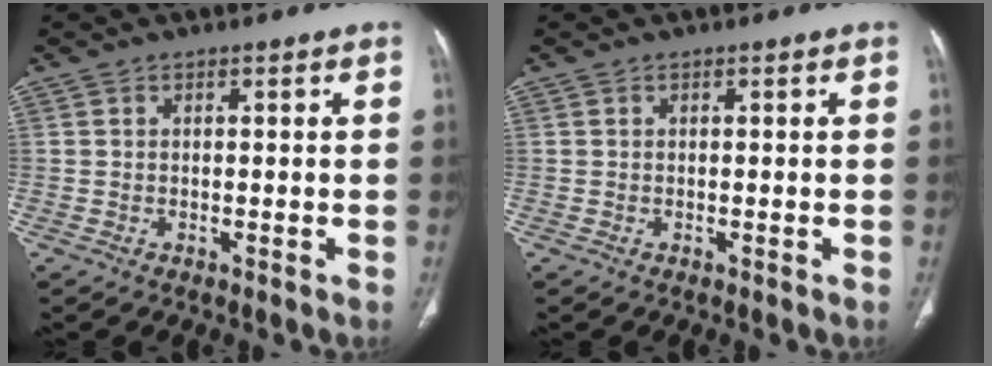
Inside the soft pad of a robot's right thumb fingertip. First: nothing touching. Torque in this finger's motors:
{"motor_torque": [-0.08, 0.08, -0.04, 0.04, 0.00]}